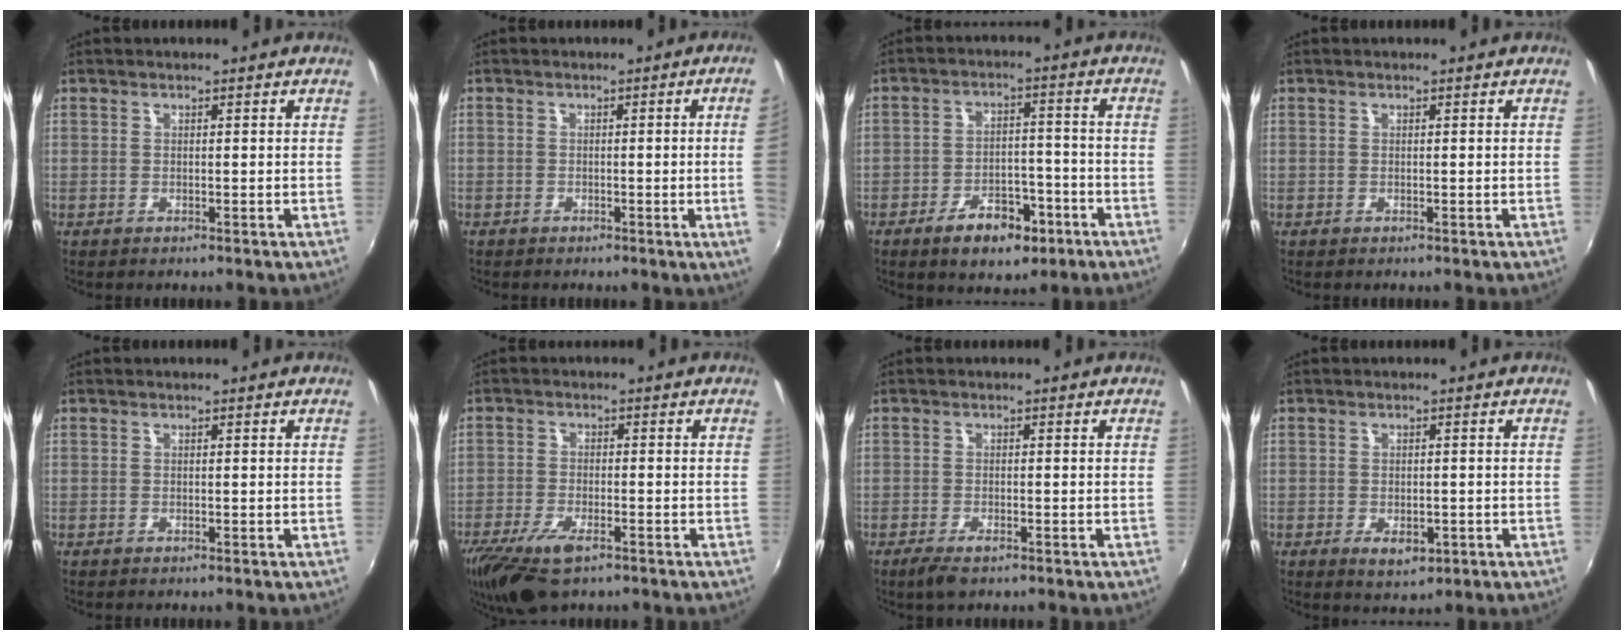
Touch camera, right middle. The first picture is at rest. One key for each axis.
{"total": 4.1, "fx": -0.2, "fy": -1.6, "fz": 3.8, "tx": -0.061, "ty": -0.010, "tz": 0.003}
{"total": 9.3, "fx": -5.5, "fy": 4.8, "fz": 5.8, "tx": -0.112, "ty": 0.011, "tz": -0.073}
{"total": 0.0}
{"total": 0.0}
{"total": 10.2, "fx": -6.6, "fy": 3.7, "fz": 6.8, "tx": -0.160, "ty": -0.032, "tz": -0.122}
{"total": 3.4, "fx": -2.2, "fy": 1.1, "fz": 2.3, "tx": -0.053, "ty": -0.011, "tz": -0.041}
{"total": 4.1, "fx": -1.5, "fy": 2.3, "fz": 3.0, "tx": -0.057, "ty": -0.010, "tz": -0.017}